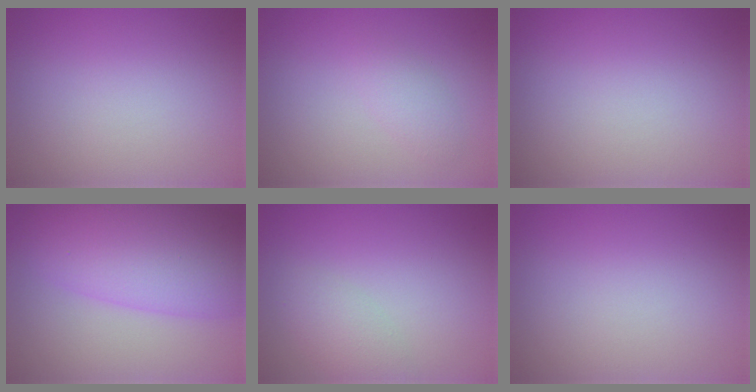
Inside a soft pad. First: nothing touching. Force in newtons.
{"total": 1.4, "press": 1.4, "slide": 0.1}
{"total": 0.0}
{"total": 9.2, "press": 9.2, "slide": 0.2}
{"total": 2.1, "press": 2.1, "slide": 0.1}
{"total": 0.0}